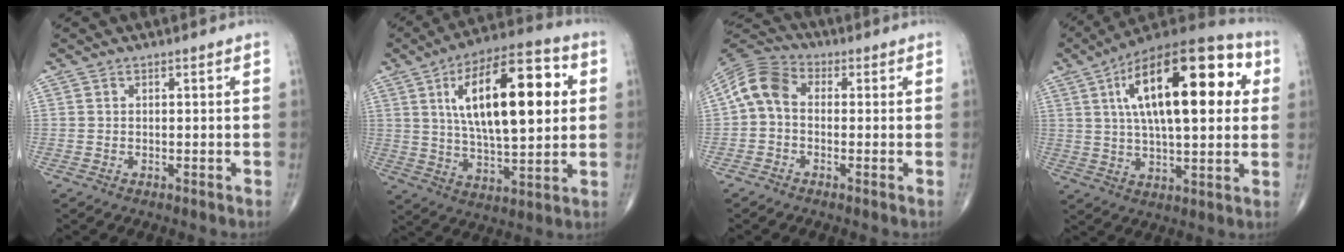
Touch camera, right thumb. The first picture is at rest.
{"total": 22.4, "force": [5.2, 9.1, 19.8], "torque": [-0.295, 0.000, 0.079]}
{"total": 7.9, "force": [-0.1, 5.6, 5.6], "torque": [-0.098, 0.023, -0.020]}
{"total": 25.2, "force": [6.5, 10.3, 22.0], "torque": [-0.333, 0.016, 0.092]}